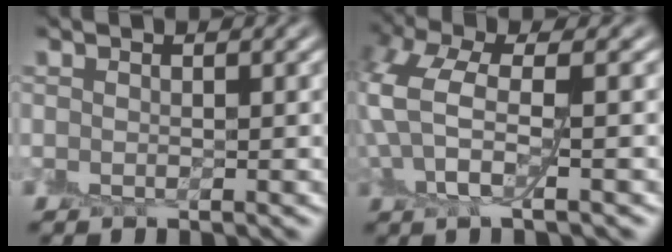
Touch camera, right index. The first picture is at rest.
{"total": 5.4, "force": [0.6, 2.2, 4.9], "torque": [-0.114, 0.009, 0.010]}